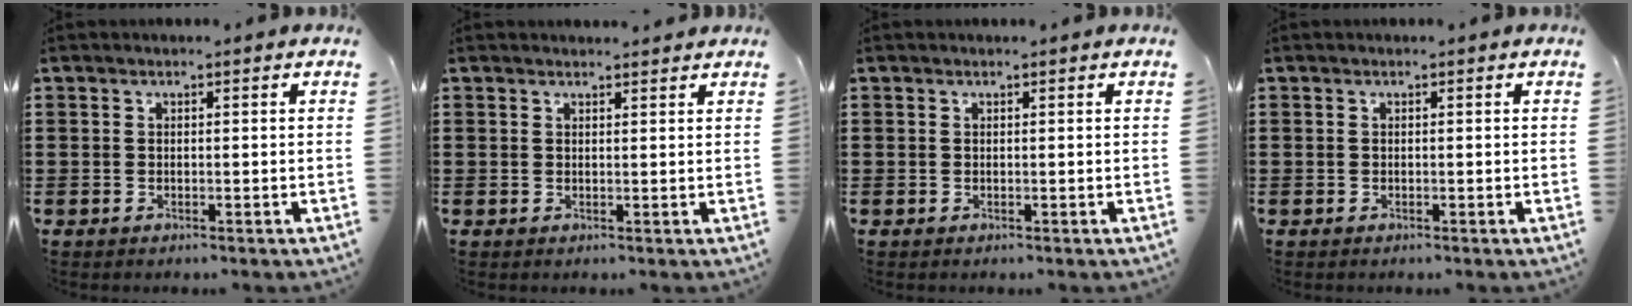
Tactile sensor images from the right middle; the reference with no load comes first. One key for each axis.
{"total": 1.0, "fx": 0.9, "fy": 0.1, "fz": 0.2, "tx": 0.003, "ty": -0.004, "tz": 0.016}
{"total": 0.0}
{"total": 0.0}